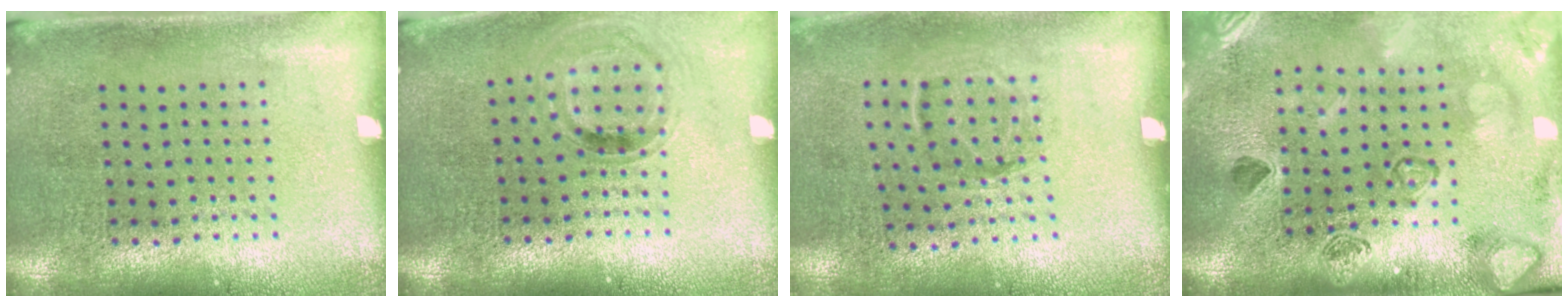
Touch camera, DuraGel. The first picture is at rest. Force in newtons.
{"total": 0.8, "press": 0.8, "slide": 0.1}
{"total": 1.2, "press": 0.8, "slide": 0.8}
{"total": 2.5, "press": 2.4, "slide": 0.8}